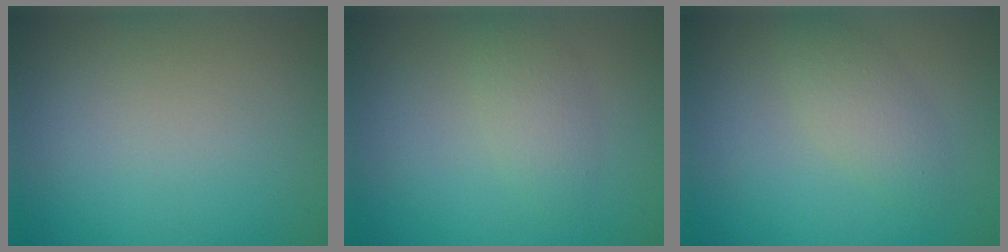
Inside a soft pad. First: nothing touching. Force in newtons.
{"total": 2.2, "press": 2.2, "slide": 0.0}
{"total": 2.5, "press": 2.5, "slide": 0.0}